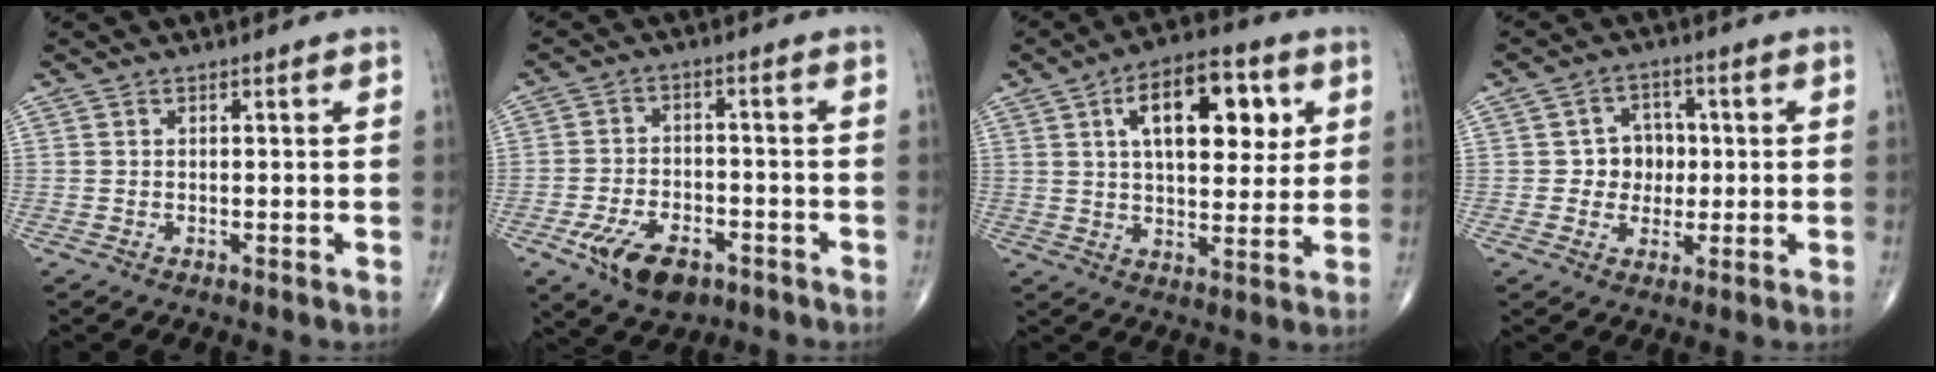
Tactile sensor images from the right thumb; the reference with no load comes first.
{"total": 10.3, "force": [-5.3, 5.6, 6.8], "torque": [-0.109, 0.019, -0.086]}
{"total": 16.1, "force": [5.3, 8.1, 12.9], "torque": [-0.156, -0.004, 0.079]}
{"total": 6.0, "force": [0.1, 5.4, 2.6], "torque": [0.007, 0.013, -0.005]}